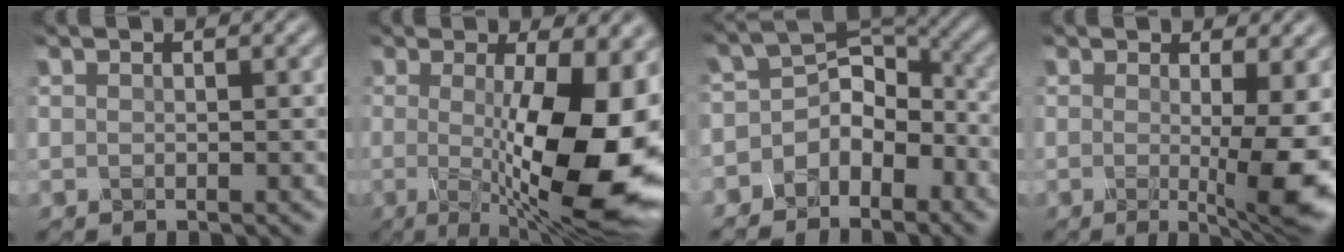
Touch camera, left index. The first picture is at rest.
{"total": 12.8, "force": [-1.2, 2.7, 12.5], "torque": [-0.161, -0.018, -0.019]}
{"total": 5.2, "force": [-3.3, 3.4, 2.0], "torque": [0.003, 0.019, -0.066]}
{"total": 6.1, "force": [-0.4, 0.9, 6.0], "torque": [-0.086, -0.013, -0.005]}